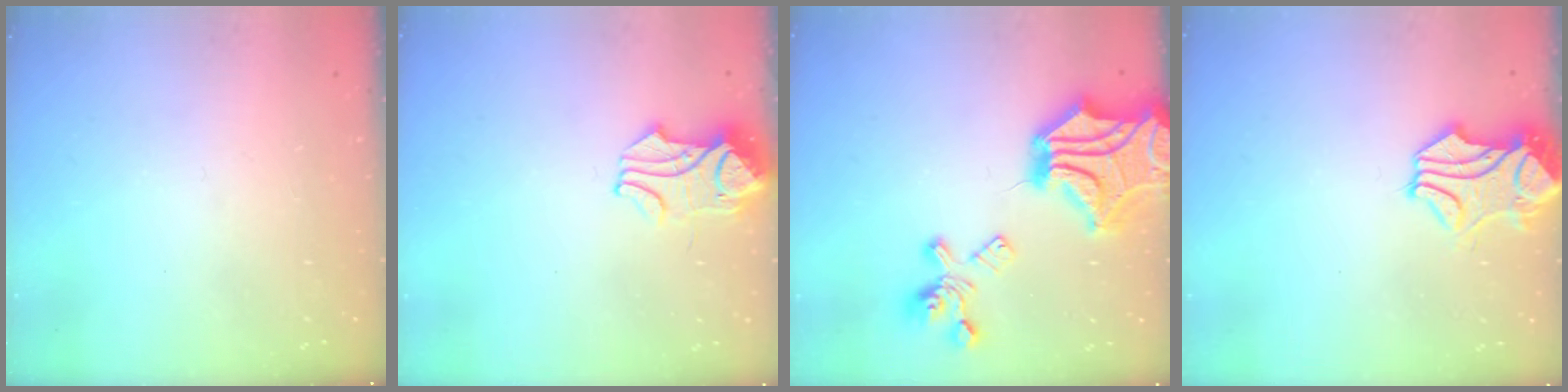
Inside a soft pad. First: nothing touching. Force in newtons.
{"total": 6.0, "press": 5.9, "slide": 0.7}
{"total": 18.2, "press": 17.3, "slide": 5.5}
{"total": 1.8, "press": 1.2, "slide": 1.2}